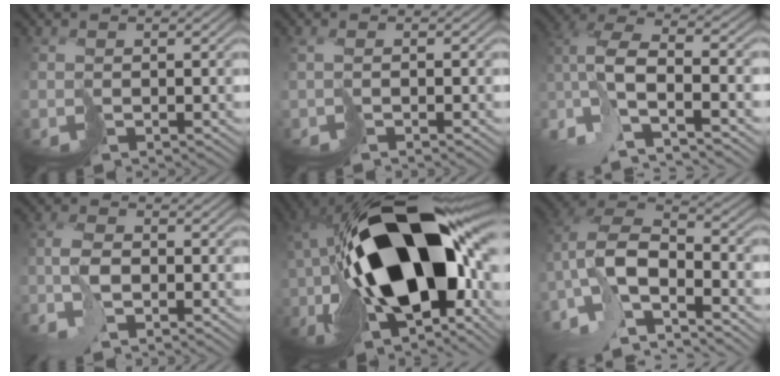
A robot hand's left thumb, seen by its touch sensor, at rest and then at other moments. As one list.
[{"total": 1.1, "force": [-0.7, -0.3, 0.8], "torque": [-0.019, 0.002, -0.014]}, {"total": 11.4, "force": [-5.6, 3.8, 9.1], "torque": [-0.216, -0.001, -0.100]}, {"total": 3.8, "force": [-2.1, 1.2, 2.9], "torque": [-0.058, 0.006, -0.054]}, {"total": 22.3, "force": [0.6, 12.5, 18.4], "torque": [-0.397, -0.037, 0.030]}, {"total": 12.2, "force": [-6.5, 5.2, 8.9], "torque": [-0.199, -0.007, -0.129]}]